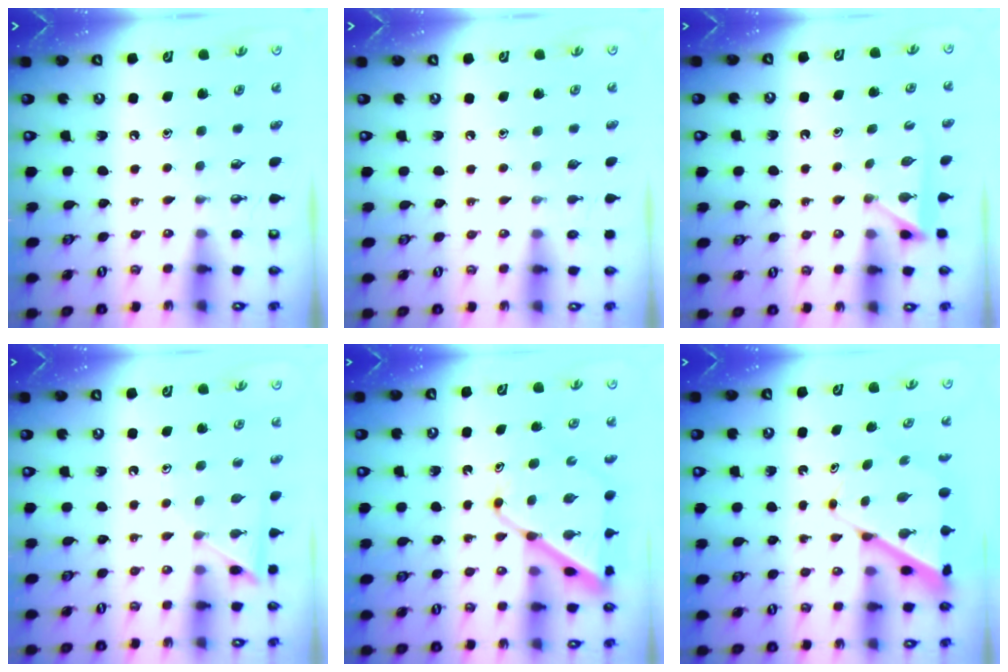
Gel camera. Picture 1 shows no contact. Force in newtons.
{"total": 0.0}
{"total": 3.0, "press": 3.0, "slide": 0.4}
{"total": 5.9, "press": 5.8, "slide": 0.6}
{"total": 12.1, "press": 12.0, "slide": 1.0}
{"total": 7.6, "press": 7.6, "slide": 0.4}